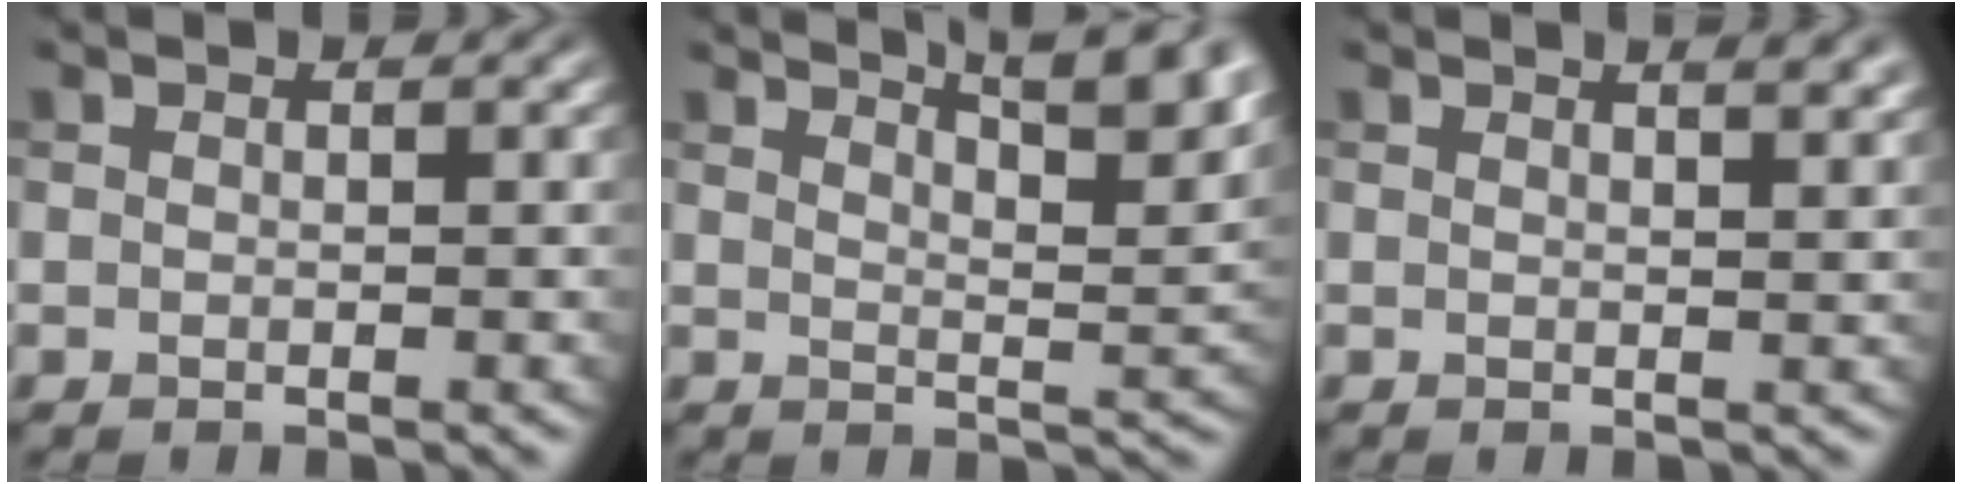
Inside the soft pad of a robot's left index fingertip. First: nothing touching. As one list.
[{"total": 9.5, "force": [7.0, 2.7, 5.9], "torque": [-0.042, 0.023, 0.058]}, {"total": 3.4, "force": [2.2, 1.3, 2.2], "torque": [-0.006, 0.014, 0.012]}]